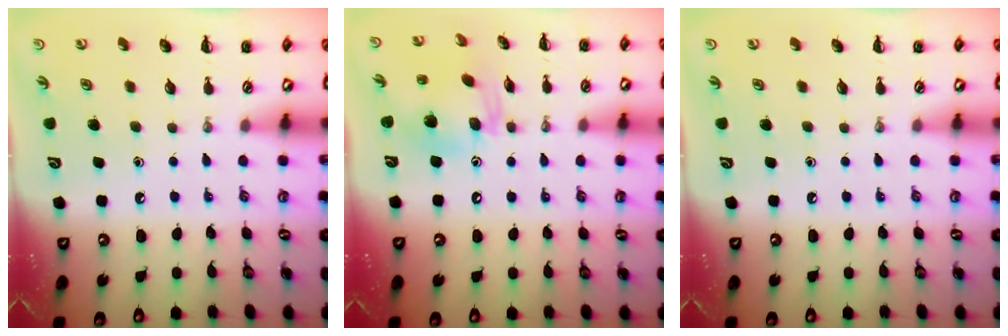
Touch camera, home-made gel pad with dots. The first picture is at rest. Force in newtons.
{"total": 13.1, "press": 12.6, "slide": 3.6}
{"total": 0.0}